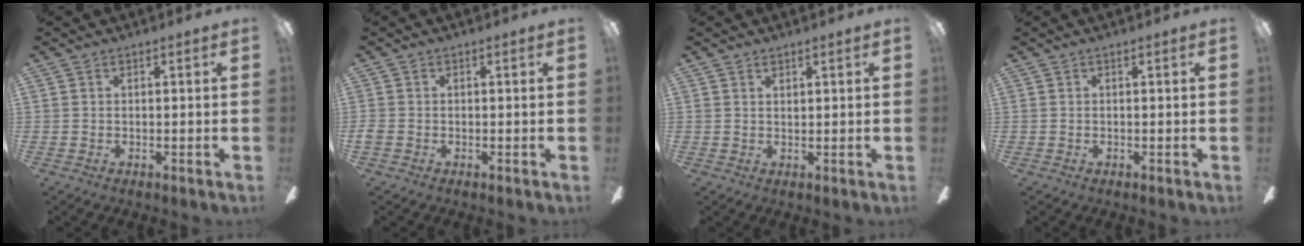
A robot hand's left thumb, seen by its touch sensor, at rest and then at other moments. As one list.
[{"total": 1.0, "force": [-0.4, 0.8, 0.5], "torque": [-0.007, 0.005, -0.008]}, {"total": 1.2, "force": [0.9, 0.7, 0.5], "torque": [-0.010, 0.001, 0.017]}, {"total": 0.0}]